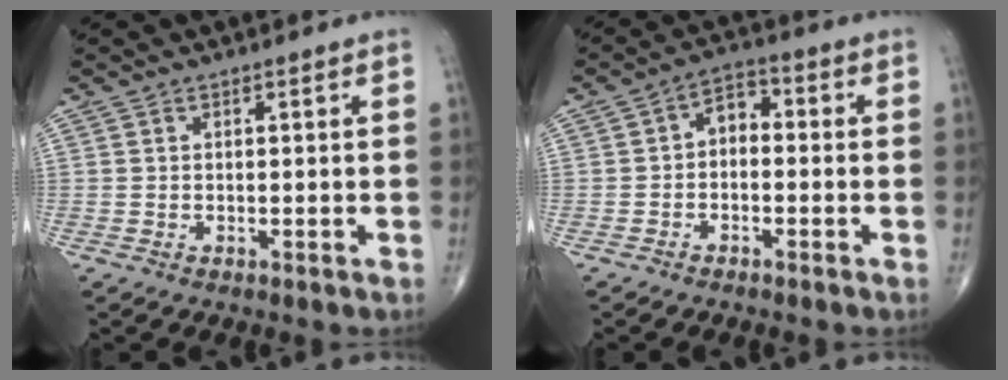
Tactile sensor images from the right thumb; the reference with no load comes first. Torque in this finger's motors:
{"motor_torque": [0.07, -0.11, 0.41, -0.02, 0.00]}